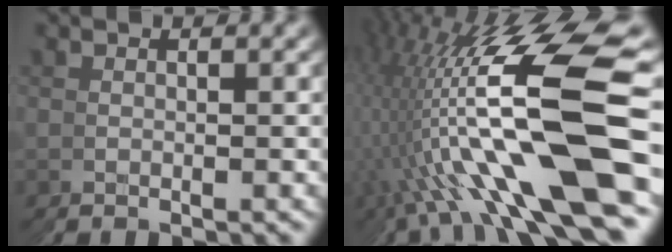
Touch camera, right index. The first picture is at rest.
{"total": 14.3, "force": [1.1, 4.5, 13.6], "torque": [-0.242, 0.016, 0.019]}